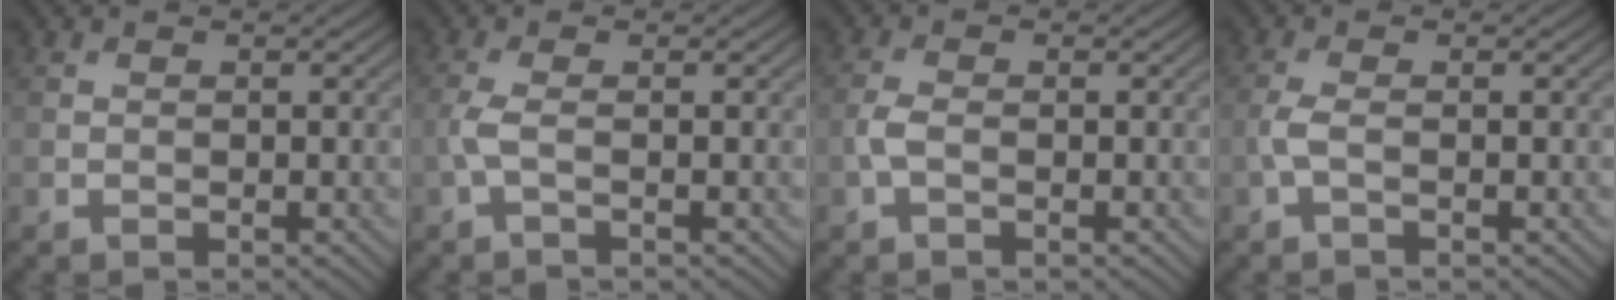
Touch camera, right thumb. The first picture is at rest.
{"total": 2.1, "force": [-0.5, 0.5, 2.0], "torque": [-0.057, 0.006, -0.018]}
{"total": 2.2, "force": [-0.7, 1.0, 1.8], "torque": [-0.052, 0.004, -0.018]}
{"total": 2.0, "force": [-0.6, 0.6, 1.9], "torque": [-0.054, 0.005, -0.018]}